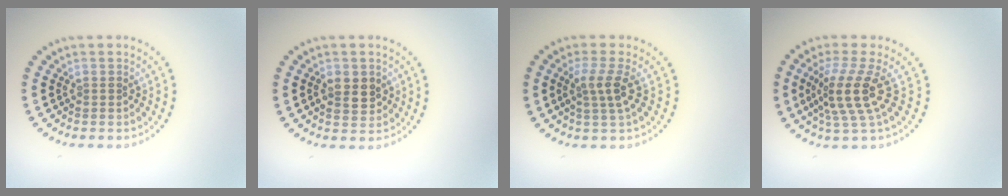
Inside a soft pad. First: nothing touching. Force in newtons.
{"total": 2.7, "press": 2.7, "slide": 0.4}
{"total": 2.4, "press": 1.9, "slide": 1.5}
{"total": 4.2, "press": 3.0, "slide": 2.9}